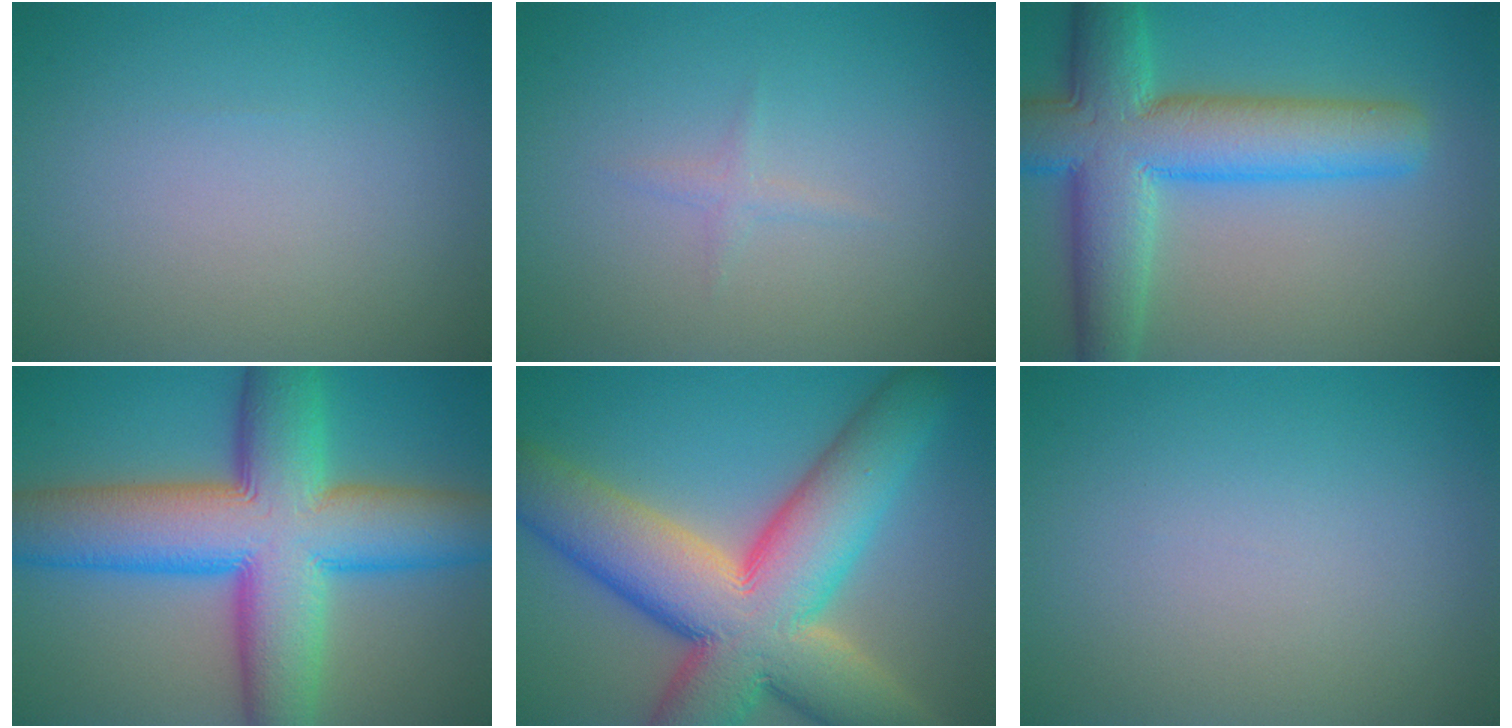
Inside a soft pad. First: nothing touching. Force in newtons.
{"total": 0.8, "press": 0.8, "slide": 0.1}
{"total": 10.1, "press": 10.1, "slide": 0.3}
{"total": 14.2, "press": 14.2, "slide": 0.3}
{"total": 15.3, "press": 15.3, "slide": 1.1}
{"total": 0.0}